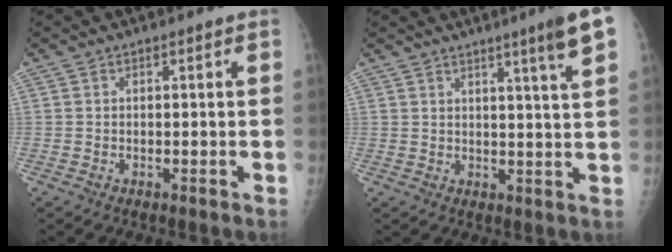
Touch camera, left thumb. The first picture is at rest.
{"total": 7.8, "force": [4.4, -0.4, 6.4], "torque": [-0.089, -0.023, 0.060]}